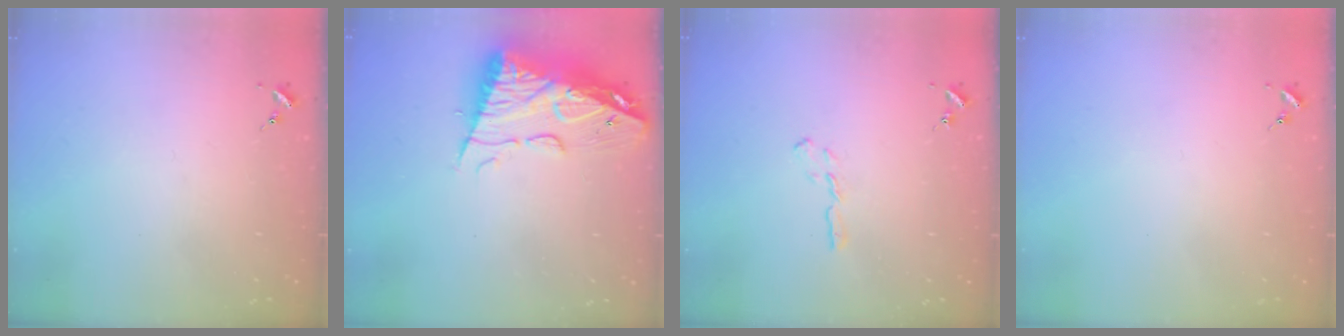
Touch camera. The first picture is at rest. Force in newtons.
{"total": 14.9, "press": 14.8, "slide": 1.2}
{"total": 3.9, "press": 3.9, "slide": 0.4}
{"total": 0.0}